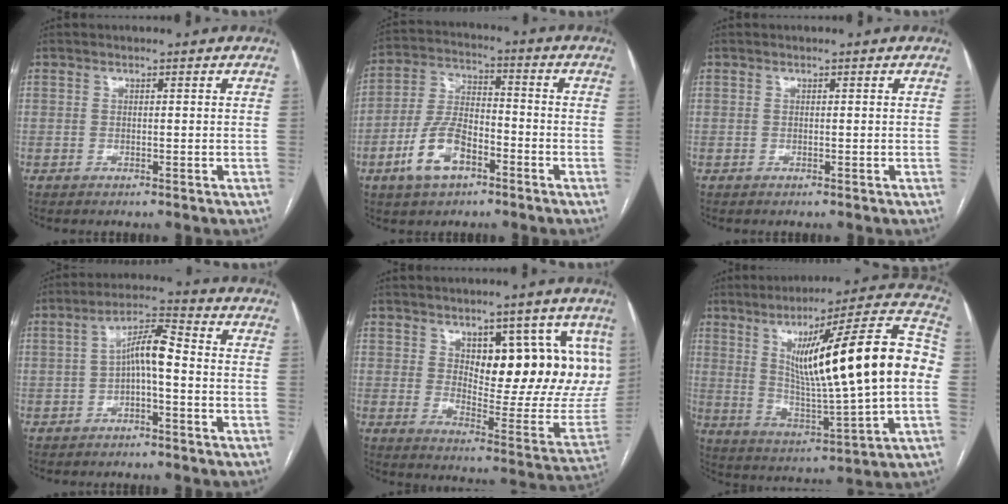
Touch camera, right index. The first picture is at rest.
{"total": 10.2, "force": [-4.9, 5.0, 7.4], "torque": [-0.164, 0.011, -0.090]}
{"total": 0.0}
{"total": 6.3, "force": [-0.7, 1.5, 6.1], "torque": [-0.110, 0.029, -0.015]}
{"total": 17.6, "force": [6.8, 7.3, 14.4], "torque": [-0.177, -0.011, 0.106]}
{"total": 24.2, "force": [3.0, 1.9, 23.9], "torque": [-0.357, 0.018, 0.038]}